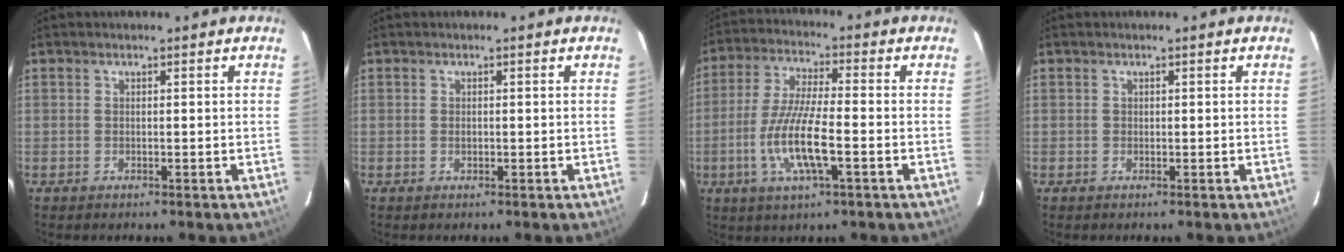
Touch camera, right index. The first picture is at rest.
{"total": 0.8, "force": [-0.1, 0.6, 0.4], "torque": [-0.007, 0.001, -0.001]}
{"total": 11.8, "force": [-3.6, 2.4, 10.9], "torque": [-0.225, -0.008, -0.070]}
{"total": 0.0}